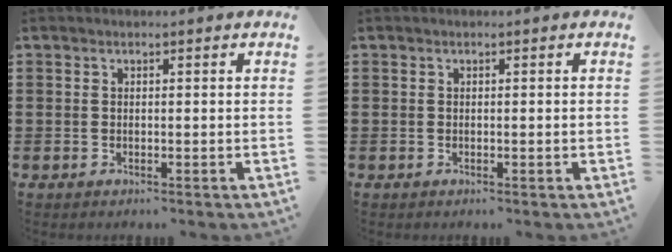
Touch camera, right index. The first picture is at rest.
{"total": 0.0}